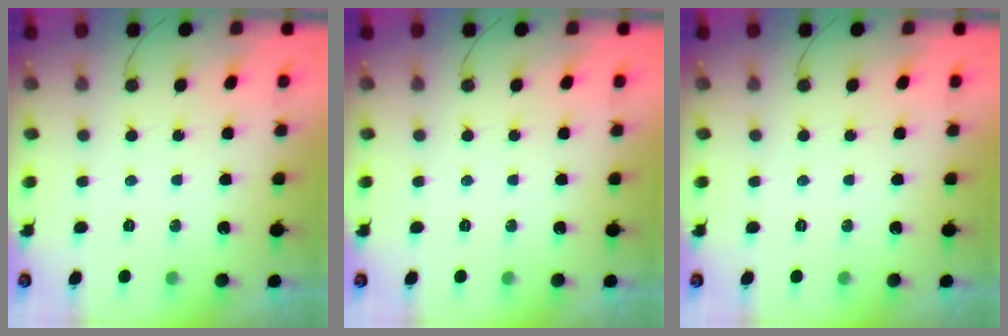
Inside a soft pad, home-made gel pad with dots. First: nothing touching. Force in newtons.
{"total": 0.0}
{"total": 0.0}